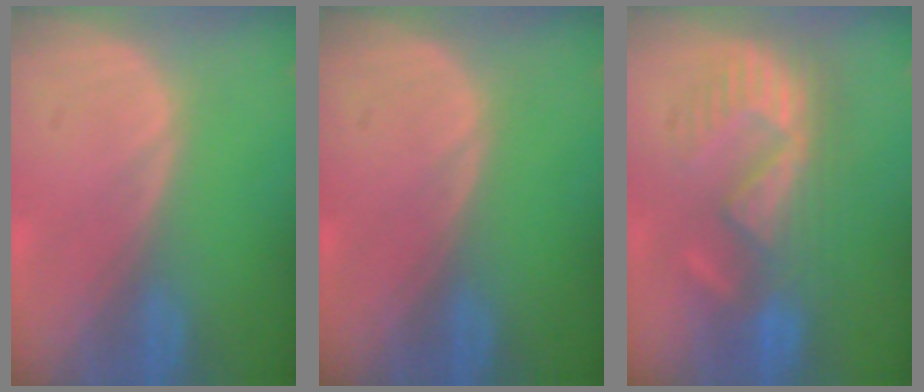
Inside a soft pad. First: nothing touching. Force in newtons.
{"total": 0.0}
{"total": 8.7, "press": 8.4, "slide": 2.1}